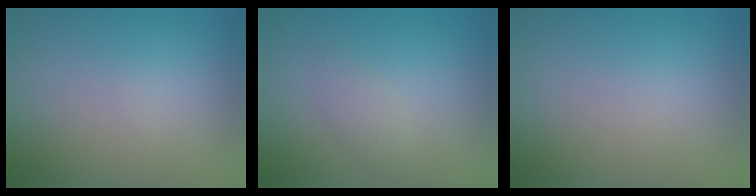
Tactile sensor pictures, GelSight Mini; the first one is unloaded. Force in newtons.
{"total": 1.5, "press": 1.5, "slide": 0.0}
{"total": 0.0}